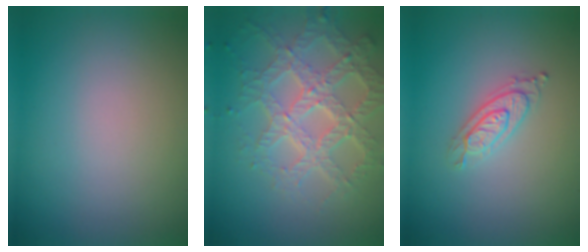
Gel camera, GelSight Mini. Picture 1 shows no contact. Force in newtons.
{"total": 6.6, "press": 4.7, "slide": 4.6}
{"total": 2.4, "press": 2.2, "slide": 0.9}